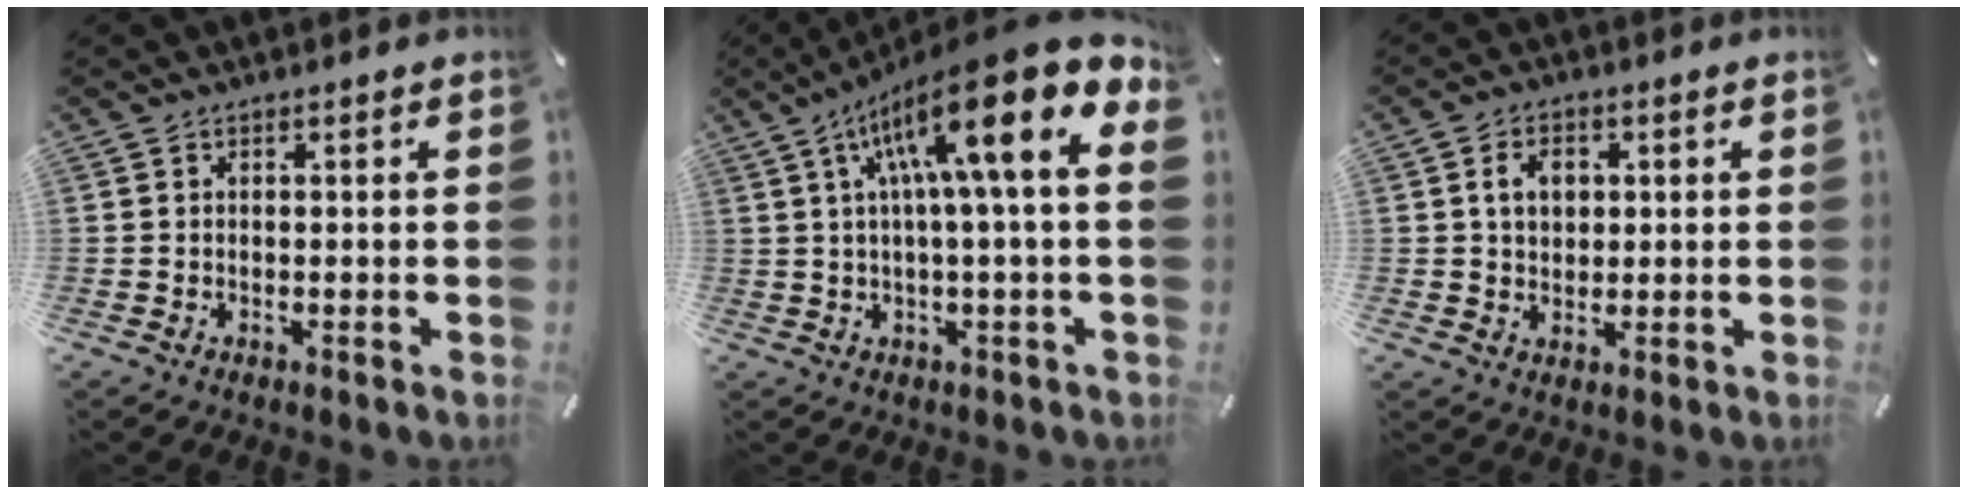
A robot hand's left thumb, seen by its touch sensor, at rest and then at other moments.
{"total": 18.9, "force": [8.1, 2.1, 17.0], "torque": [-0.301, -0.049, 0.116]}
{"total": 5.1, "force": [1.1, 4.1, 2.9], "torque": [-0.041, 0.001, 0.013]}